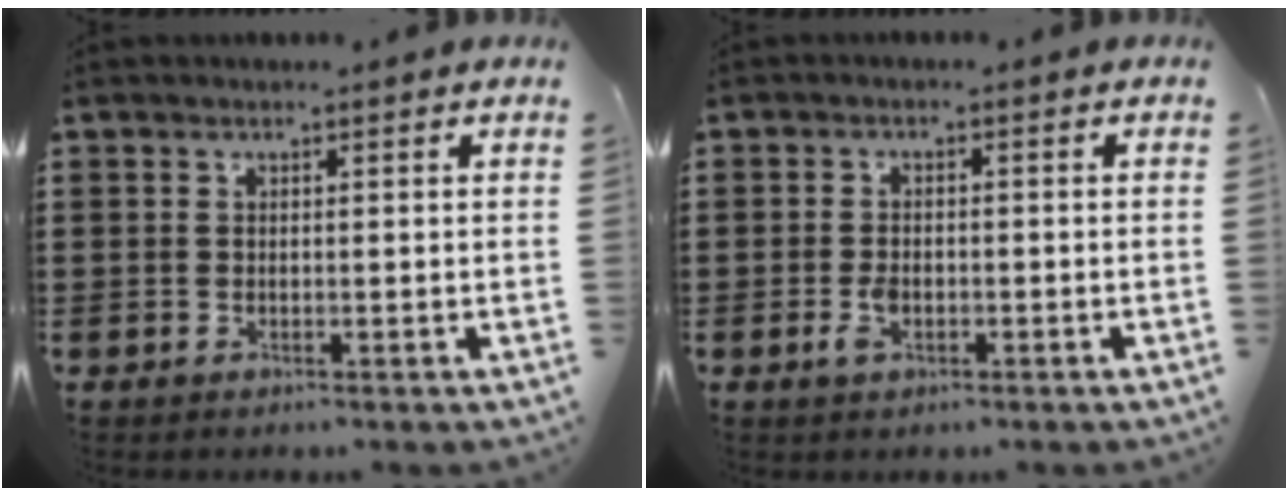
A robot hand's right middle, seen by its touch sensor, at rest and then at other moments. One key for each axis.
{"total": 2.7, "fx": -1.1, "fy": 1.4, "fz": 2.1, "tx": -0.054, "ty": -0.004, "tz": -0.023}